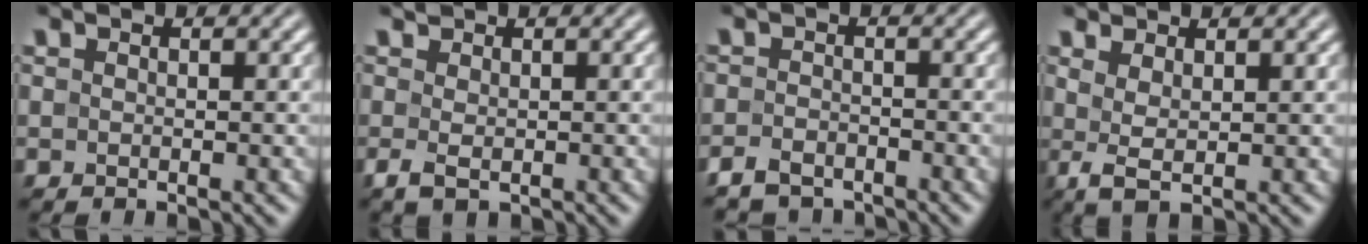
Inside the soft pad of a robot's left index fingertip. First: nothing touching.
{"total": 2.1, "force": [-0.1, 1.5, 1.5], "torque": [-0.034, -0.002, -0.003]}
{"total": 3.1, "force": [-2.5, 1.5, 0.9], "torque": [-0.012, -0.002, -0.052]}
{"total": 2.4, "force": [0.9, 0.7, 2.1], "torque": [-0.045, -0.001, 0.021]}